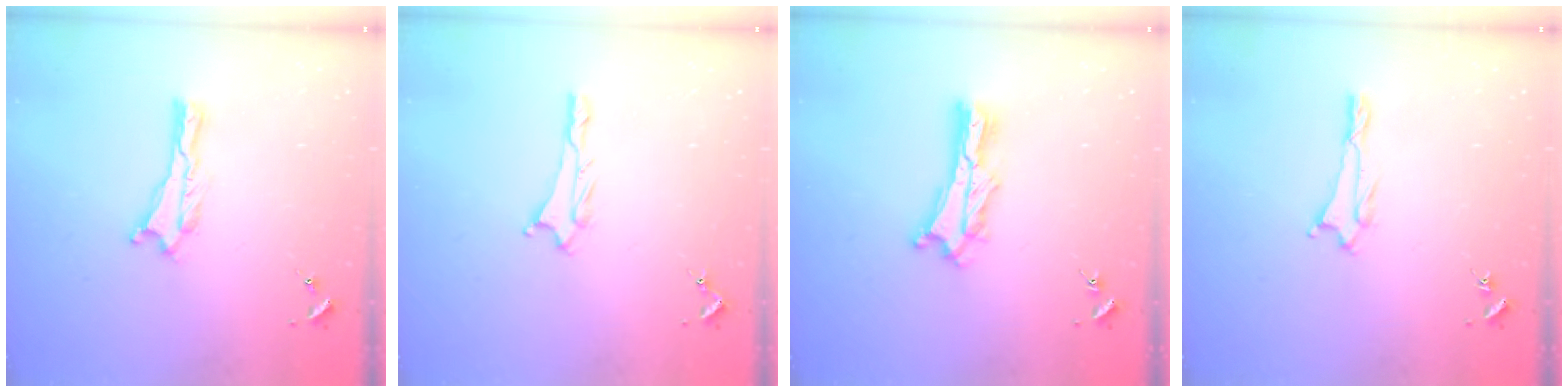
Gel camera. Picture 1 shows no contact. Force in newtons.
{"total": 0.8, "press": 0.8, "slide": 0.1}
{"total": 3.5, "press": 3.5, "slide": 0.3}
{"total": 1.0, "press": 0.9, "slide": 0.2}